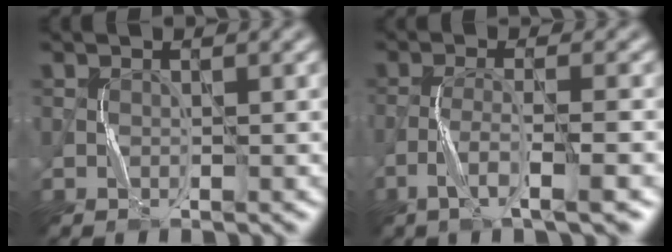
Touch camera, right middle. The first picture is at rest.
{"total": 3.6, "force": [-2.0, 0.1, 3.0], "torque": [-0.058, 0.002, -0.042]}